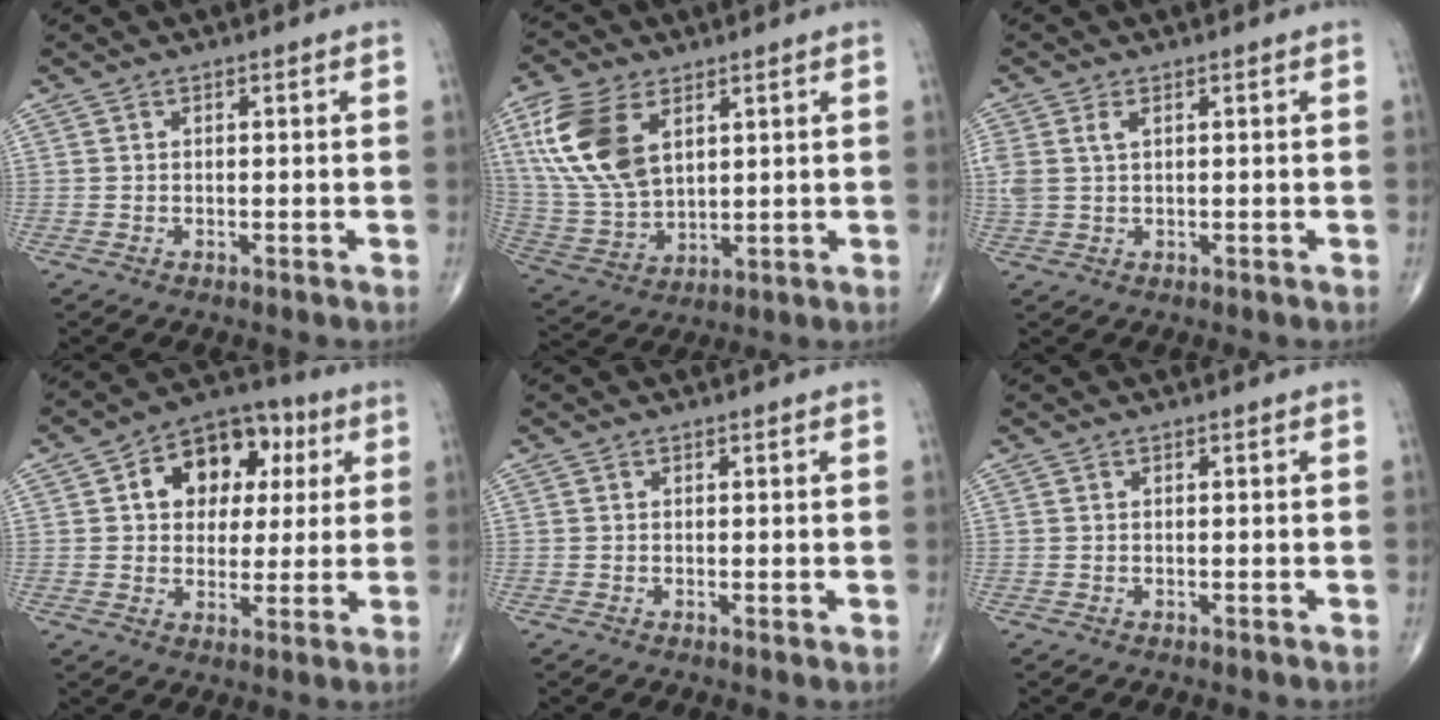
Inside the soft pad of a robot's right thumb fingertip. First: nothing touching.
{"total": 15.6, "force": [5.9, 9.0, 11.2], "torque": [-0.233, -0.016, 0.125]}
{"total": 3.9, "force": [1.2, 2.2, 3.0], "torque": [-0.085, 0.011, 0.029]}
{"total": 14.2, "force": [4.1, 10.1, 9.1], "torque": [-0.084, 0.012, 0.055]}
{"total": 0.5, "force": [0.1, 0.1, 0.5], "torque": [-0.010, -0.003, 0.001]}
{"total": 0.0}